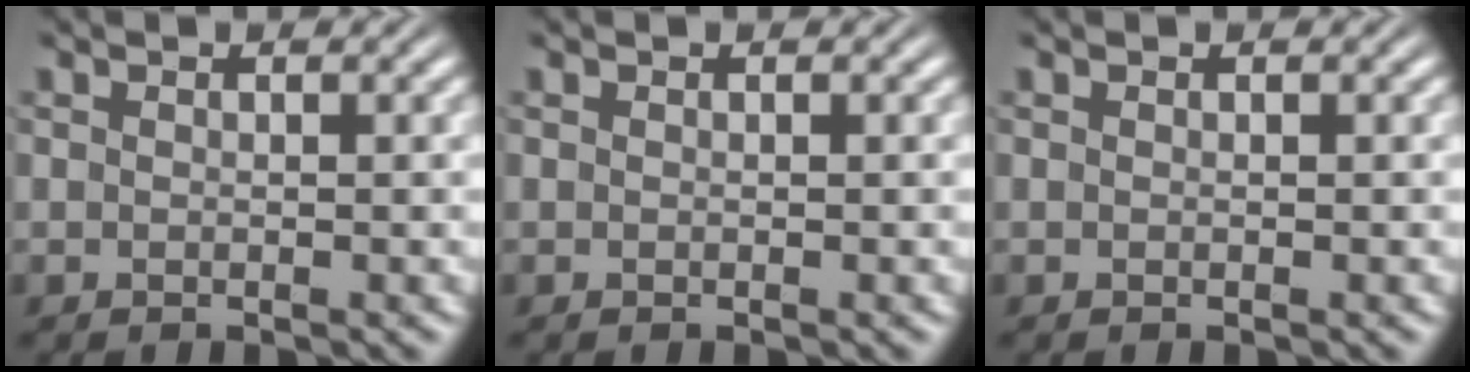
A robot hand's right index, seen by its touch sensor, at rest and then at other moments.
{"total": 0.0}
{"total": 0.0}